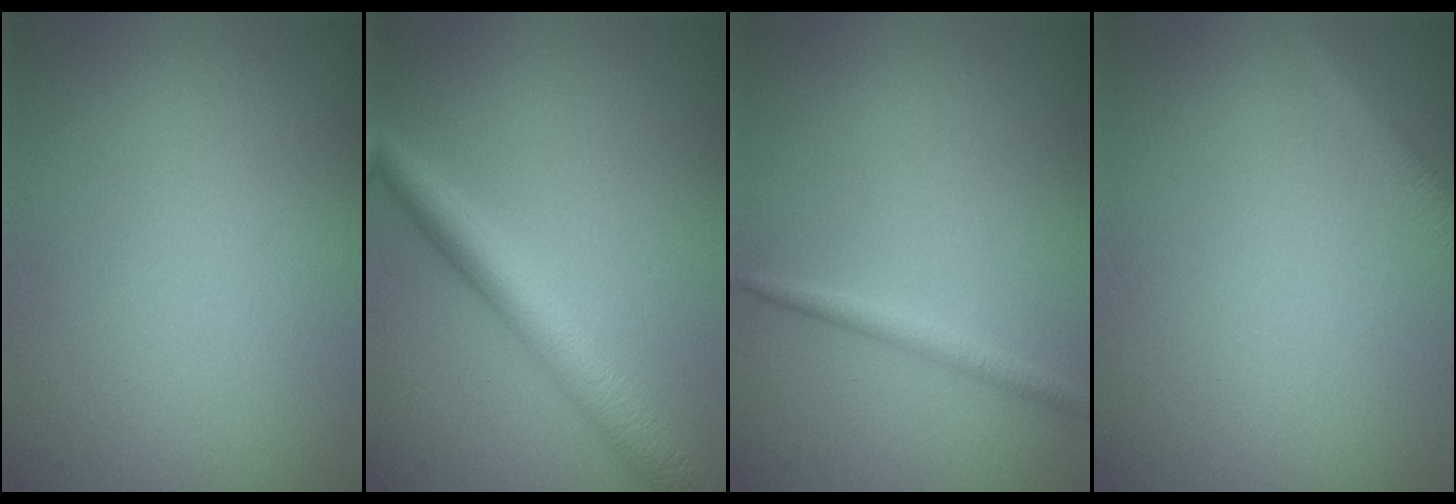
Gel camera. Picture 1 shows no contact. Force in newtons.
{"total": 4.4, "press": 4.4, "slide": 0.1}
{"total": 1.3, "press": 1.3, "slide": 0.1}
{"total": 1.8, "press": 1.8, "slide": 0.1}